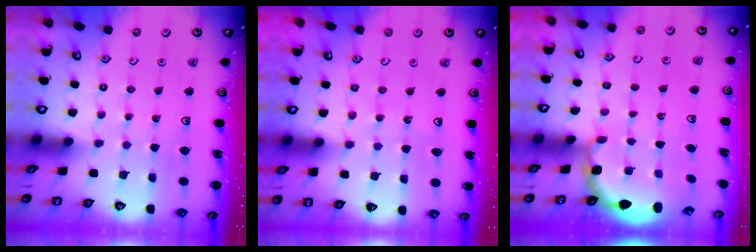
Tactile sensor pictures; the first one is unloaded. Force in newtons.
{"total": 3.2, "press": 3.2, "slide": 0.3}
{"total": 2.5, "press": 1.9, "slide": 1.6}